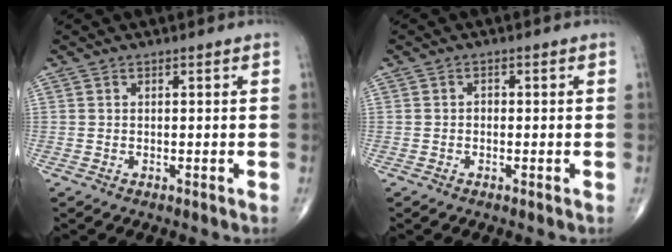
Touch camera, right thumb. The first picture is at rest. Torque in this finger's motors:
{"motor_torque": [0.11, 0.34, 0.17, 0.12, -0.02]}